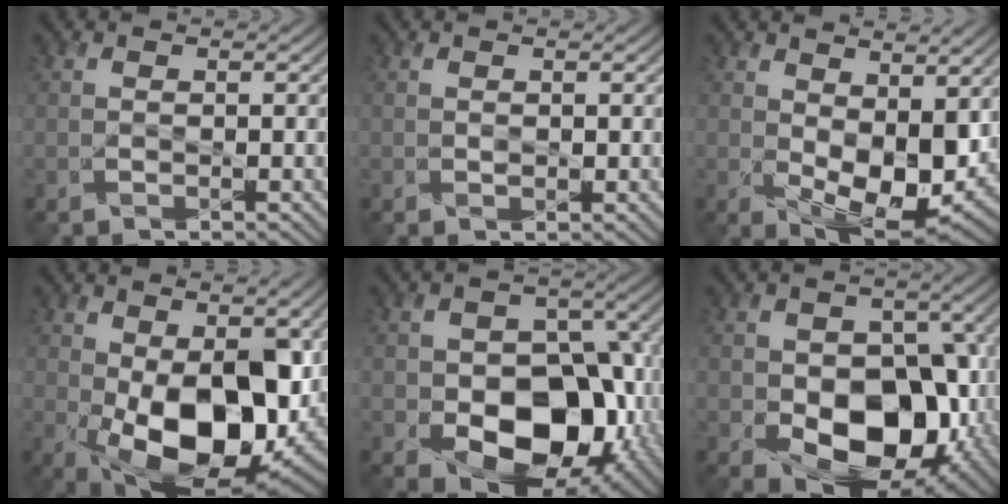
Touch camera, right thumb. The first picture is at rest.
{"total": 0.6, "force": [0.2, 0.4, 0.4], "torque": [-0.008, 0.000, 0.005]}
{"total": 10.1, "force": [0.8, 5.7, 8.3], "torque": [-0.155, -0.023, 0.023]}
{"total": 16.1, "force": [-1.5, 9.1, 13.2], "torque": [-0.218, -0.035, -0.013]}
{"total": 13.1, "force": [-3.6, 8.9, 8.9], "torque": [-0.123, -0.015, -0.058]}
{"total": 12.6, "force": [-2.9, 8.6, 8.7], "torque": [-0.120, -0.019, -0.044]}